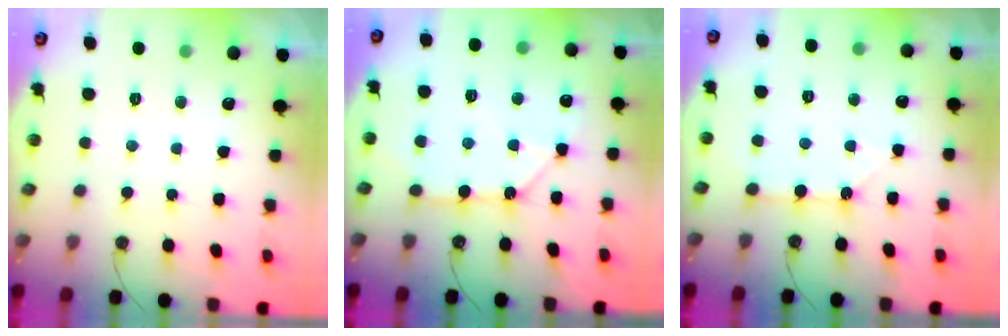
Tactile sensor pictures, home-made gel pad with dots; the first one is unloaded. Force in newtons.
{"total": 10.5, "press": 10.4, "slide": 1.0}
{"total": 2.9, "press": 2.9, "slide": 0.5}